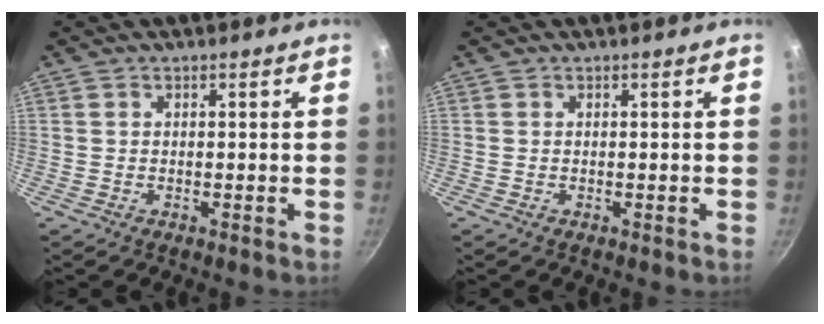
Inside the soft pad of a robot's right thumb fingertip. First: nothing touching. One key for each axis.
{"total": 0.0}